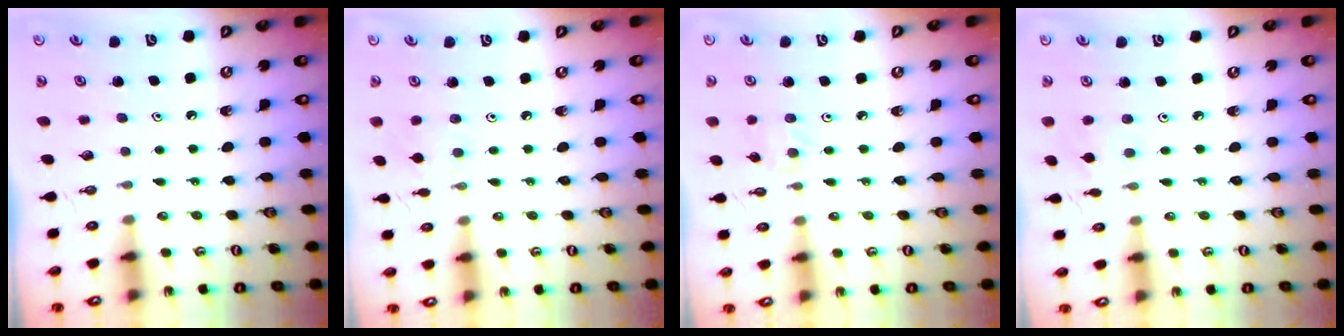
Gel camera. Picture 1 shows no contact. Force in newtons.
{"total": 2.4, "press": 2.3, "slide": 0.5}
{"total": 3.3, "press": 3.3, "slide": 0.4}
{"total": 3.0, "press": 3.0, "slide": 0.3}